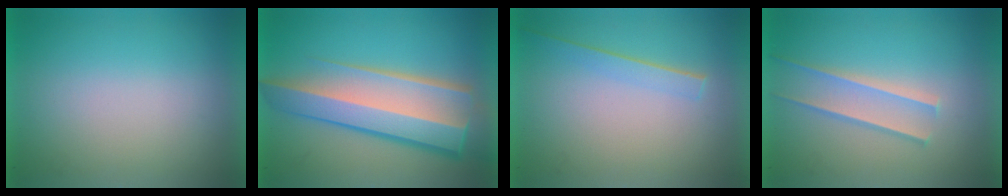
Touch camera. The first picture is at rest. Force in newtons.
{"total": 8.8}
{"total": 1.5}
{"total": 1.7}